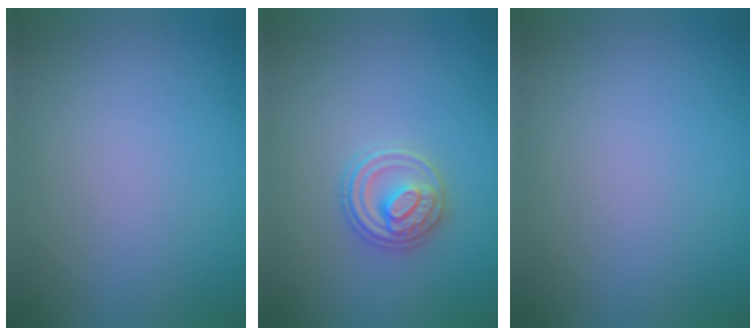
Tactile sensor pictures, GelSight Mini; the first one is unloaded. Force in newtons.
{"total": 2.8, "press": 2.7, "slide": 0.6}
{"total": 0.0}